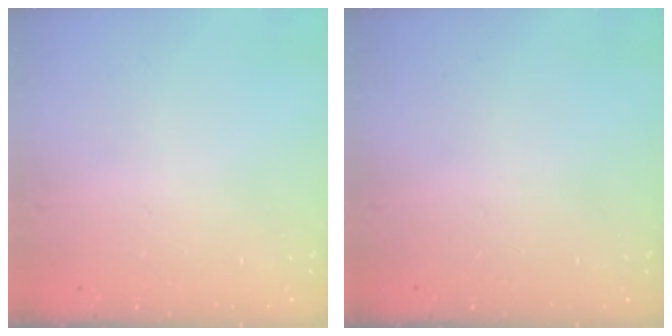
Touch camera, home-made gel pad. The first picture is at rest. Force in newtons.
{"total": 0.0}